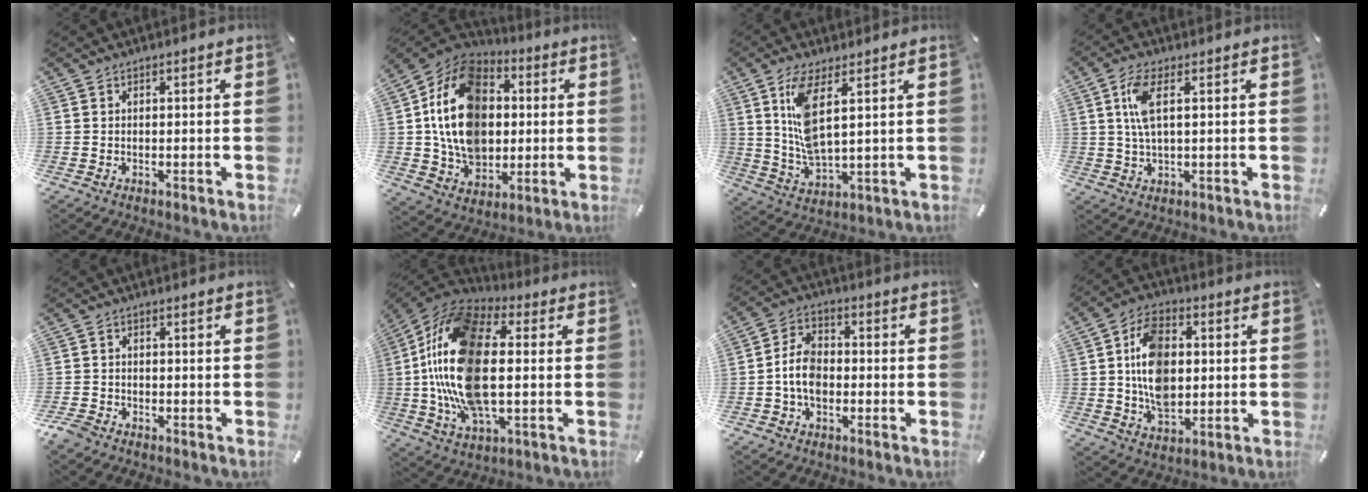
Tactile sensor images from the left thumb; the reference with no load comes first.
{"total": 19.0, "force": [0.9, 15.3, 11.3], "torque": [-0.231, 0.001, 0.019]}
{"total": 10.2, "force": [3.9, 3.4, 8.8], "torque": [-0.196, -0.008, 0.070]}
{"total": 6.9, "force": [1.8, 2.5, 6.1], "torque": [-0.140, 0.003, 0.027]}
{"total": 2.9, "force": [-2.4, 1.5, 0.9], "torque": [-0.034, 0.007, -0.051]}
{"total": 23.0, "force": [0.2, 12.1, 19.6], "torque": [-0.428, -0.002, 0.003]}
{"total": 7.4, "force": [-2.1, 5.1, 4.9], "torque": [-0.100, 0.016, -0.040]}
{"total": 13.4, "force": [0.8, 9.3, 9.7], "torque": [-0.188, 0.008, 0.013]}